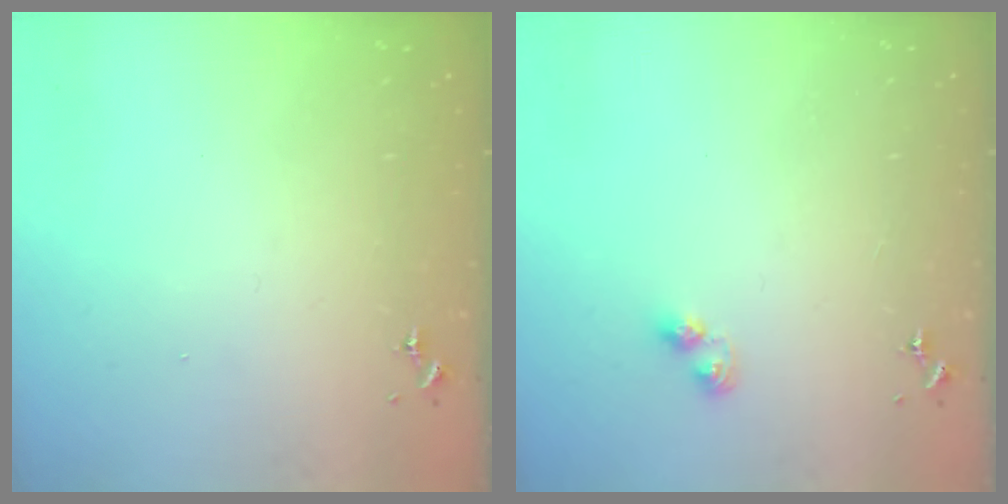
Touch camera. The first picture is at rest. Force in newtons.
{"total": 3.5, "press": 3.5, "slide": 0.4}